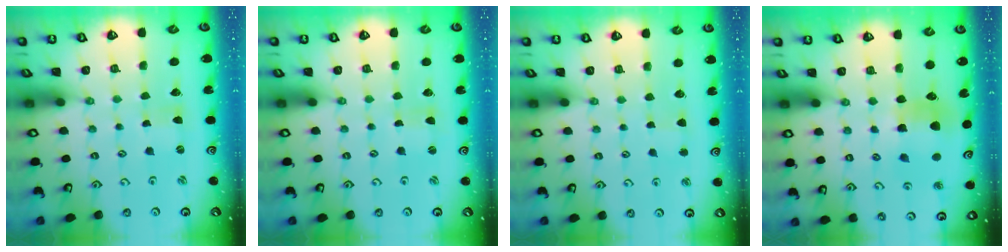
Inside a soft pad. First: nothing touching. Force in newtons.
{"total": 0.0}
{"total": 2.2, "press": 2.2, "slide": 0.2}
{"total": 8.6, "press": 8.6, "slide": 1.0}